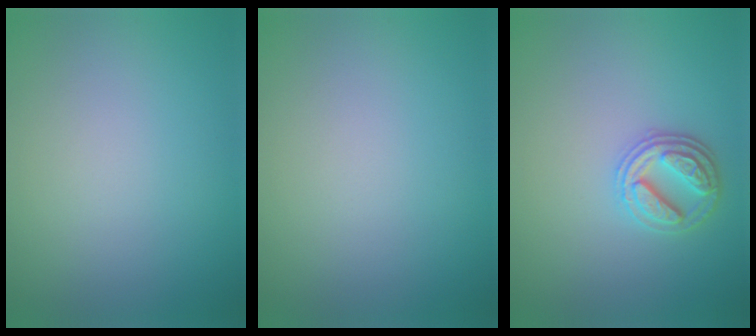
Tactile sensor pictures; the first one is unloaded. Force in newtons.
{"total": 0.0}
{"total": 2.9, "press": 2.8, "slide": 0.8}